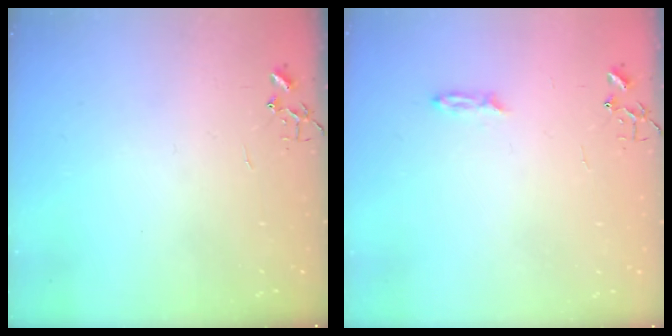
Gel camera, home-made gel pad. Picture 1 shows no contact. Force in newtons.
{"total": 3.2, "press": 3.2, "slide": 0.4}